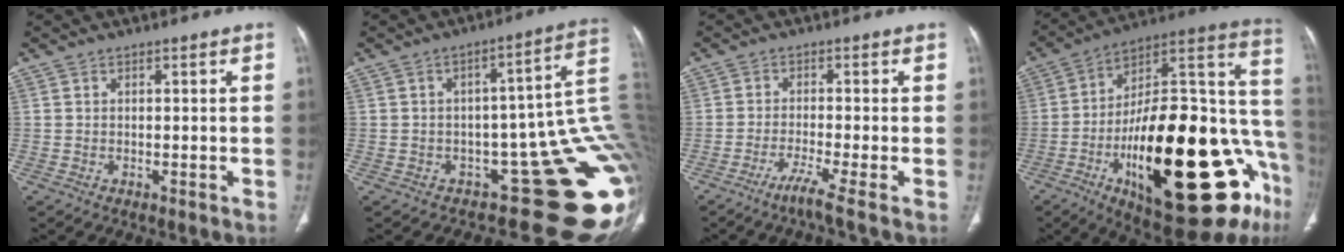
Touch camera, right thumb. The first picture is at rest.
{"total": 19.5, "force": [-1.6, 9.6, 16.9], "torque": [-0.110, 0.049, -0.015]}
{"total": 4.4, "force": [-2.9, -1.3, 3.0], "torque": [-0.071, -0.004, -0.063]}
{"total": 38.5, "force": [-11.9, 14.6, 33.6], "torque": [-0.418, 0.044, -0.172]}